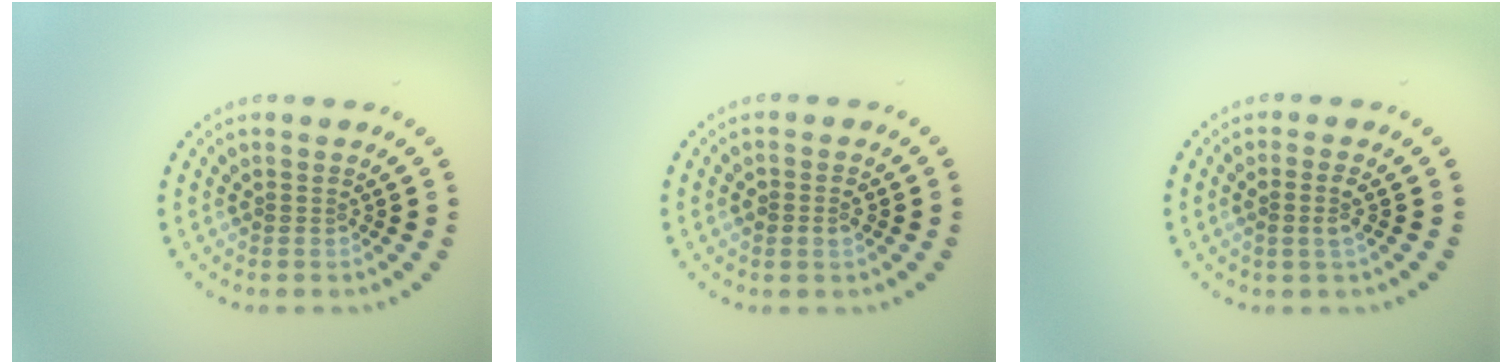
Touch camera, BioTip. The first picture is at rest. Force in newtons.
{"total": 1.5, "press": 1.5, "slide": 0.2}
{"total": 1.3, "press": 1.1, "slide": 0.6}